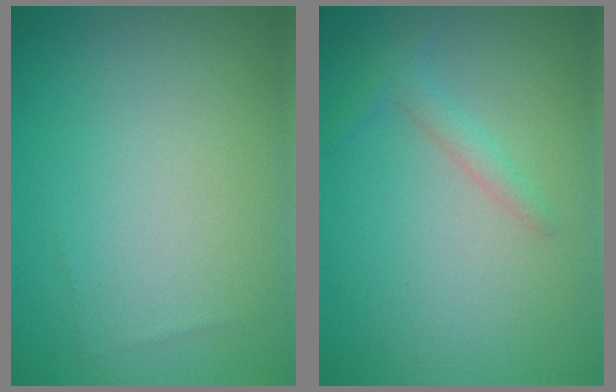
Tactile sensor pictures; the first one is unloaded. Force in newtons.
{"total": 1.5, "press": 1.4, "slide": 0.1}